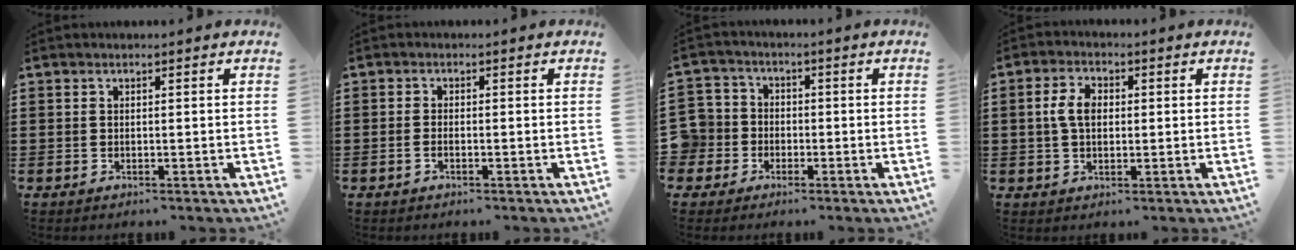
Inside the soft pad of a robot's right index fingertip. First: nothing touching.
{"total": 0.9, "force": [-0.5, 0.0, 0.7], "torque": [-0.017, -0.008, -0.008]}
{"total": 5.0, "force": [-1.7, 4.7, 0.5], "torque": [-0.053, 0.003, -0.041]}
{"total": 4.6, "force": [0.3, 2.9, 3.5], "torque": [-0.083, 0.011, 0.001]}